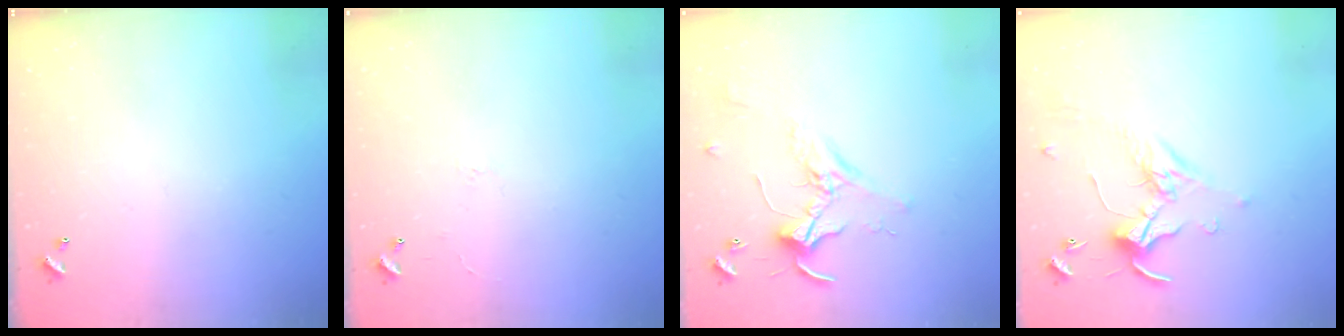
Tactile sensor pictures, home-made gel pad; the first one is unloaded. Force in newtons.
{"total": 1.8, "press": 1.7, "slide": 0.4}
{"total": 2.1, "press": 2.1, "slide": 0.5}
{"total": 0.0}